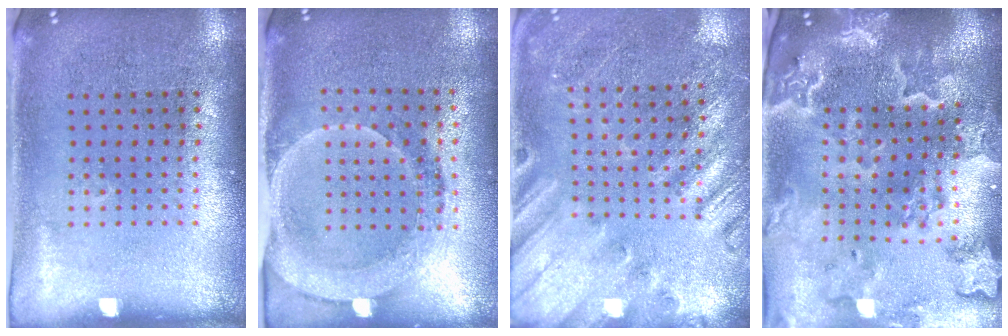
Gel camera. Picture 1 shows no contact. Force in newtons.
{"total": 1.8, "press": 1.6, "slide": 0.7}
{"total": 2.3, "press": 2.2, "slide": 0.6}
{"total": 4.1, "press": 3.5, "slide": 2.3}